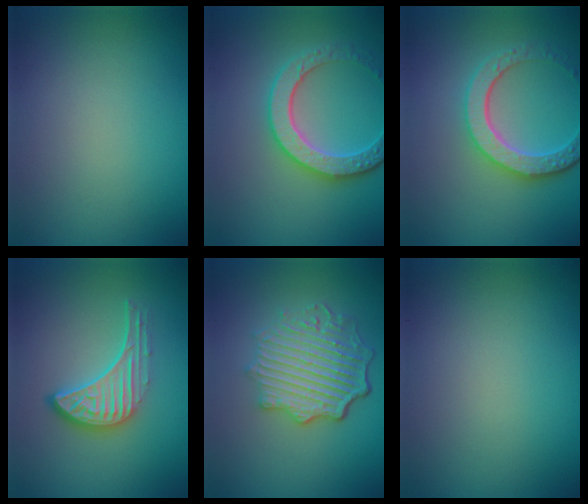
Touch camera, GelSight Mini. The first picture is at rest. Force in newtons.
{"total": 4.6, "press": 4.2, "slide": 1.9}
{"total": 5.6, "press": 4.3, "slide": 3.6}
{"total": 4.3, "press": 3.2, "slide": 2.8}
{"total": 6.0, "press": 4.5, "slide": 4.0}
{"total": 0.0}